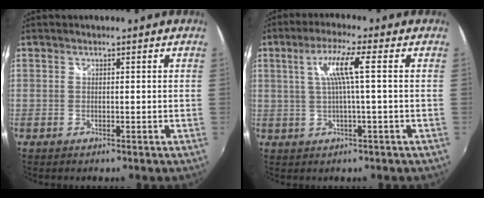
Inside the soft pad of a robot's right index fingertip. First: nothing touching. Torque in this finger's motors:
{"motor_torque": [0.34, -0.10, 0.35, 0.14]}